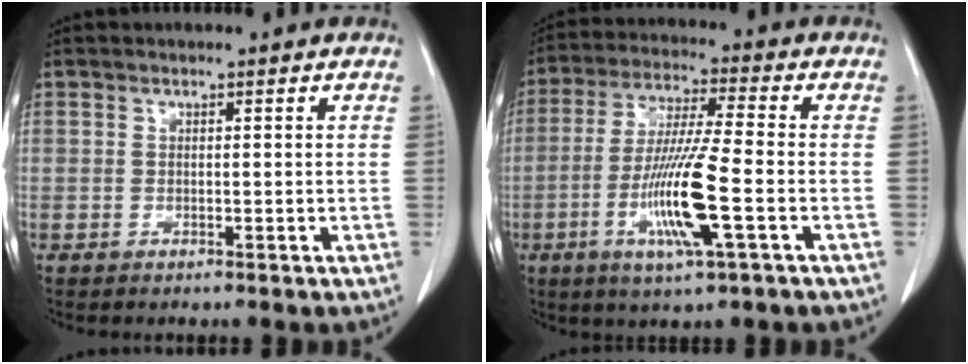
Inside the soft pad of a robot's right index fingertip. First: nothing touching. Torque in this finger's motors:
{"motor_torque": [1.63, -0.51, 0.42, 0.13]}